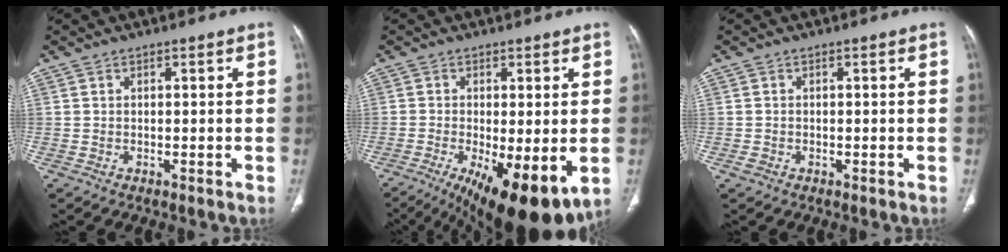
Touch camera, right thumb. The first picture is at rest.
{"total": 15.4, "force": [-5.5, 5.2, 13.4], "torque": [-0.190, -0.026, -0.074]}
{"total": 1.0, "force": [-0.4, 0.8, 0.4], "torque": [-0.010, 0.004, -0.006]}